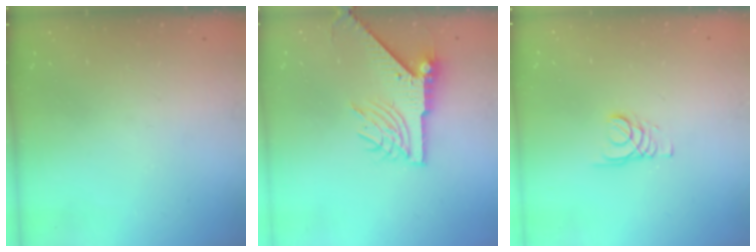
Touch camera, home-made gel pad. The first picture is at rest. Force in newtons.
{"total": 8.7, "press": 8.6, "slide": 1.2}
{"total": 1.8, "press": 1.8, "slide": 0.2}